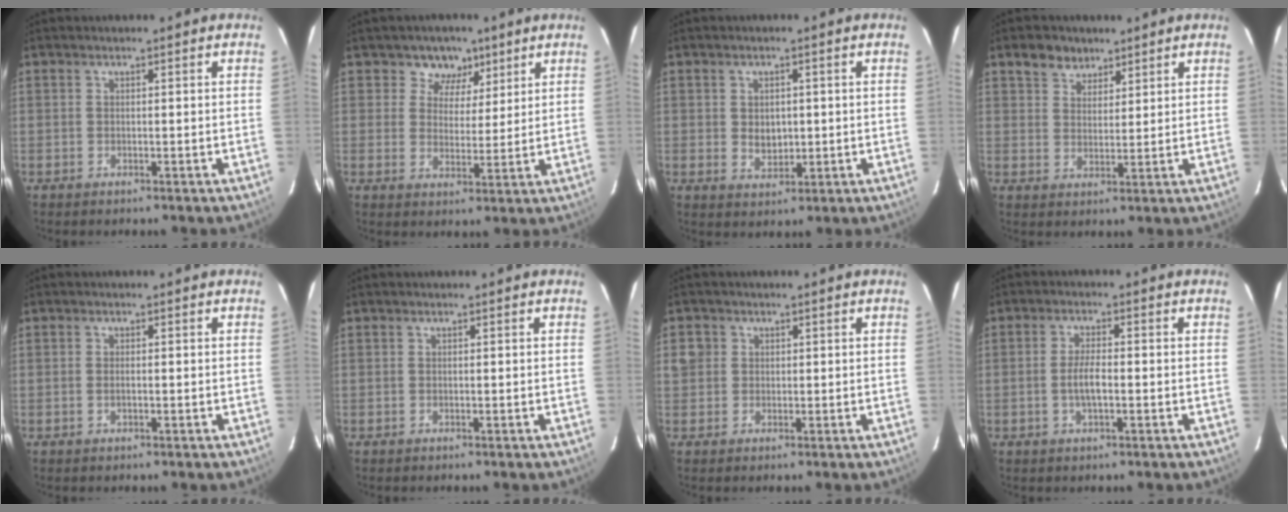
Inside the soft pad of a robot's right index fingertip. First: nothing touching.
{"total": 6.1, "force": [3.5, 4.8, 1.1], "torque": [-0.009, -0.003, 0.052]}
{"total": 3.8, "force": [0.2, 2.9, 2.5], "torque": [-0.040, 0.000, 0.009]}
{"total": 5.3, "force": [3.6, 3.6, 1.6], "torque": [-0.027, 0.014, 0.064]}
{"total": 0.9, "force": [-0.1, 0.2, 0.9], "torque": [-0.018, 0.001, -0.003]}
{"total": 0.0}
{"total": 2.7, "force": [0.1, 2.6, 0.5], "torque": [-0.002, 0.008, -0.001]}
{"total": 3.8, "force": [-0.8, 0.9, 3.7], "torque": [-0.072, 0.001, -0.015]}